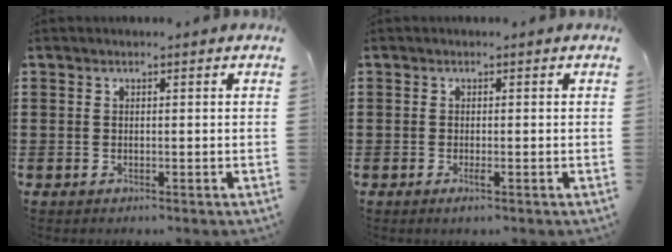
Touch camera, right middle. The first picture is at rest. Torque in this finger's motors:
{"motor_torque": [0.63, -0.42, 0.02, 0.06]}